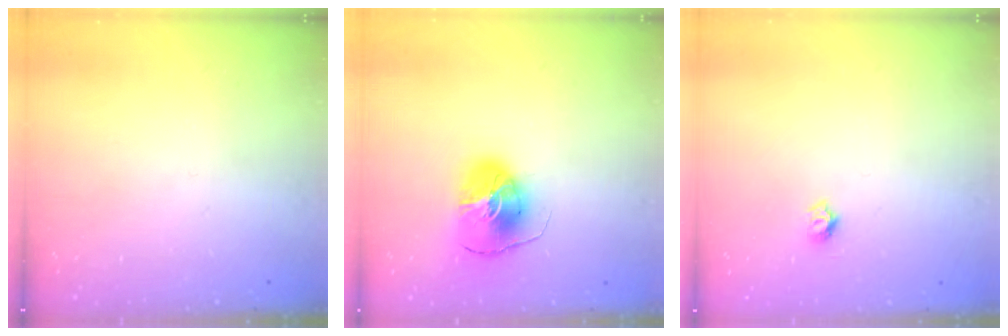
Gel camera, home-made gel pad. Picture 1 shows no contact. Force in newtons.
{"total": 10.5, "press": 10.5, "slide": 1.3}
{"total": 5.1, "press": 5.1, "slide": 0.4}